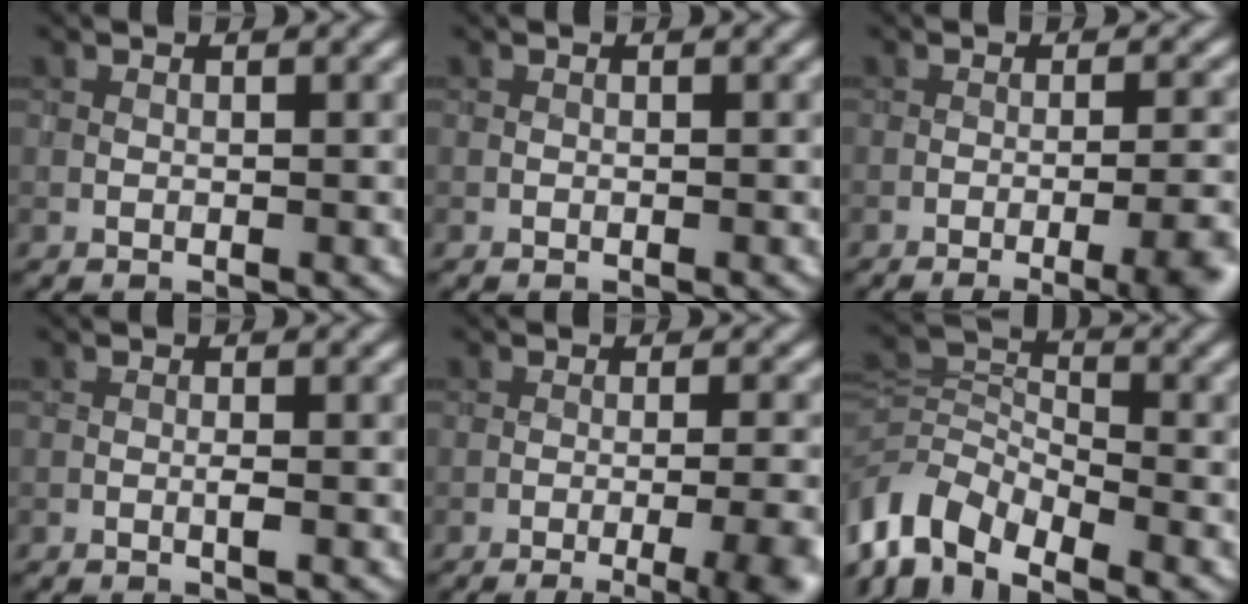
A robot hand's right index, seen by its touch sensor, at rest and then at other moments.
{"total": 0.0}
{"total": 7.2, "force": [-4.1, 1.9, 5.6], "torque": [-0.059, 0.001, -0.051]}
{"total": 1.1, "force": [-0.4, 0.0, 1.1], "torque": [-0.020, 0.000, -0.008]}
{"total": 9.7, "force": [-5.4, 3.1, 7.4], "torque": [-0.062, 0.002, -0.054]}
{"total": 6.7, "force": [-4.1, 3.7, 3.7], "torque": [-0.073, -0.001, -0.096]}